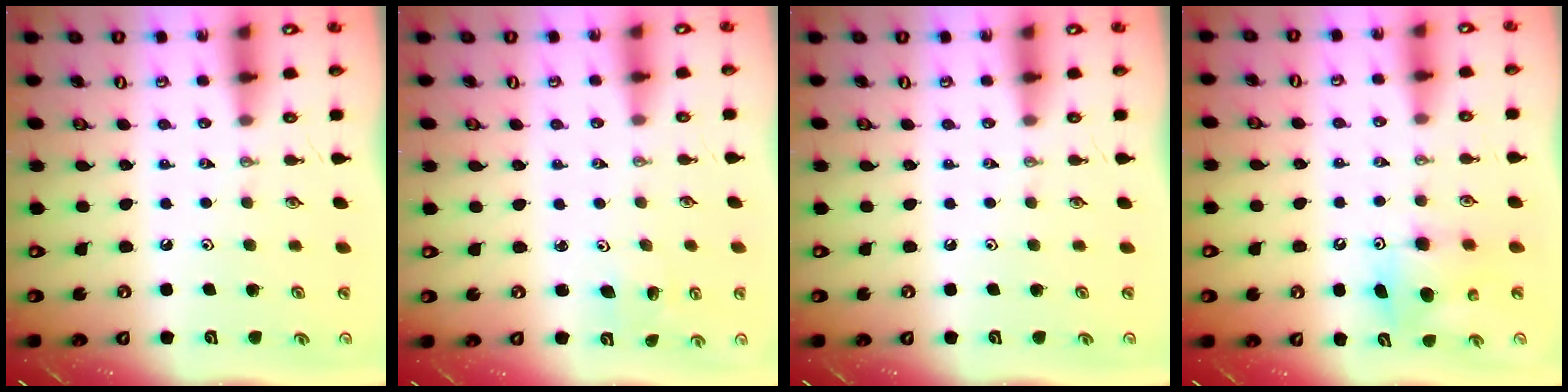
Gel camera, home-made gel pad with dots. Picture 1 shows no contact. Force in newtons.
{"total": 2.8, "press": 2.8, "slide": 0.3}
{"total": 0.0}
{"total": 7.5, "press": 7.5, "slide": 0.5}